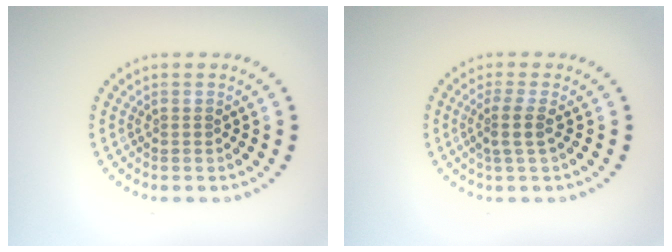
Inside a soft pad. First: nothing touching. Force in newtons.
{"total": 2.0, "press": 1.5, "slide": 1.3}